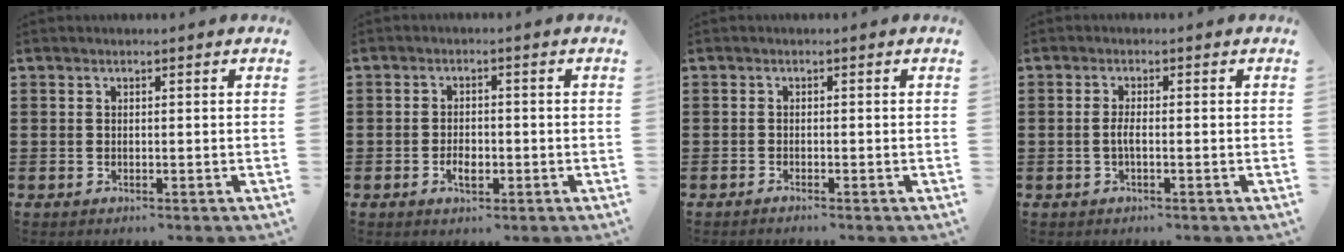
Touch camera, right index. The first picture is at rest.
{"total": 2.8, "force": [-0.9, 1.5, 2.1], "torque": [-0.040, 0.003, -0.017]}
{"total": 0.7, "force": [-0.7, -0.1, 0.1], "torque": [-0.004, -0.003, -0.014]}
{"total": 2.0, "force": [-0.6, 0.3, 1.9], "torque": [-0.050, -0.006, -0.016]}